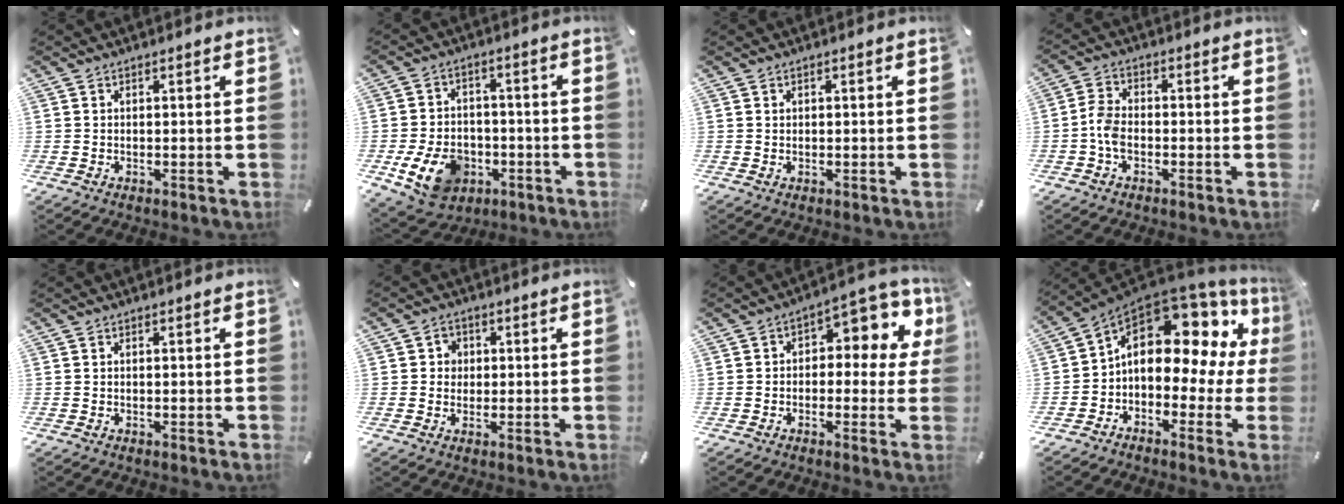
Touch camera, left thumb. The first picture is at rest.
{"total": 12.4, "force": [-4.7, 9.2, 6.9], "torque": [-0.140, 0.025, -0.083]}
{"total": 0.7, "force": [0.1, 0.6, 0.1], "torque": [0.007, 0.001, 0.000]}
{"total": 5.0, "force": [-1.7, 3.2, 3.4], "torque": [-0.076, 0.007, -0.034]}
{"total": 0.0}
{"total": 3.2, "force": [0.1, 3.2, 0.7], "torque": [-0.004, 0.005, -0.005]}
{"total": 8.6, "force": [2.1, 5.0, 6.7], "torque": [-0.080, -0.020, 0.030]}
{"total": 14.7, "force": [4.6, 9.4, 10.3], "torque": [-0.148, -0.041, 0.069]}